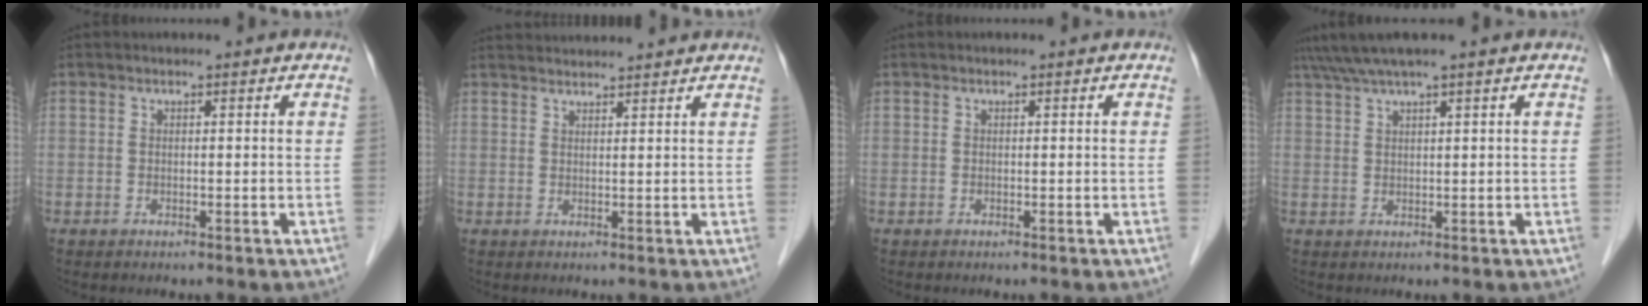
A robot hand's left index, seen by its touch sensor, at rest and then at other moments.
{"total": 7.4, "force": [7.2, -0.1, 1.9], "torque": [-0.030, 0.037, 0.096]}
{"total": 0.0}
{"total": 3.5, "force": [2.7, -0.4, 2.2], "torque": [-0.042, 0.030, 0.054]}